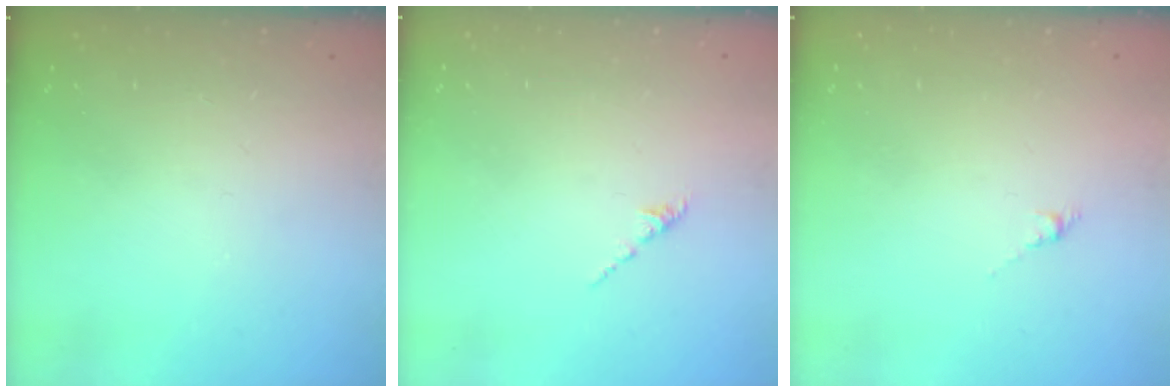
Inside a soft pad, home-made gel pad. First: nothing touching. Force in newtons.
{"total": 1.6, "press": 1.5, "slide": 0.6}
{"total": 0.0}